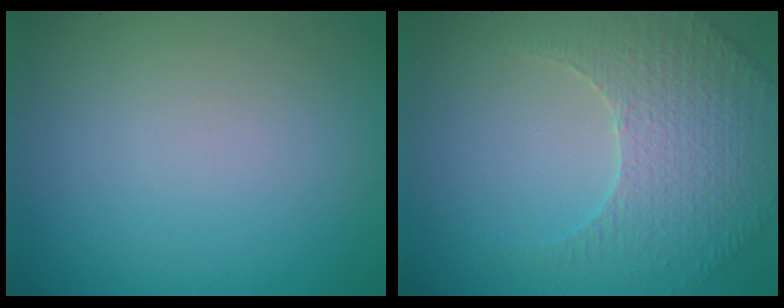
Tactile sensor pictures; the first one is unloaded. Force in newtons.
{"total": 3.9, "press": 3.6, "slide": 1.4}